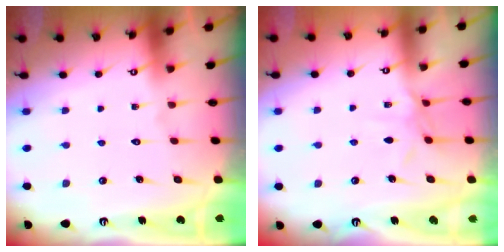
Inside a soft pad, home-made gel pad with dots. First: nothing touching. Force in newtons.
{"total": 5.9, "press": 5.8, "slide": 0.7}